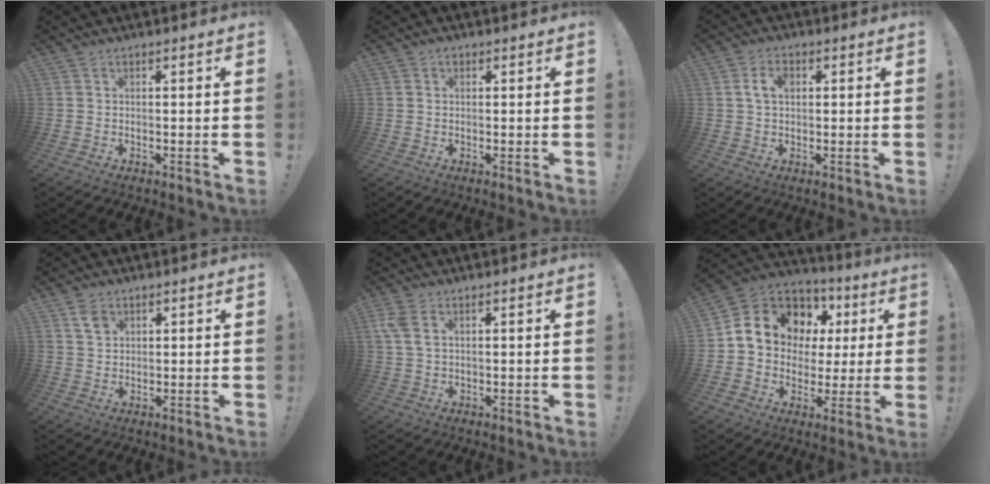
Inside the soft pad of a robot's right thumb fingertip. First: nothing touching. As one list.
[{"total": 1.1, "force": [0.3, 1.0, 0.4], "torque": [-0.008, 0.003, 0.006]}, {"total": 5.0, "force": [1.0, 3.1, 3.8], "torque": [-0.063, 0.006, 0.016]}, {"total": 3.4, "force": [2.0, 2.4, 1.4], "torque": [-0.013, -0.008, 0.036]}, {"total": 4.9, "force": [1.8, 2.4, 3.8], "torque": [-0.095, -0.001, 0.033]}, {"total": 13.9, "force": [5.5, 11.0, 6.6], "torque": [-0.107, -0.032, 0.116]}]